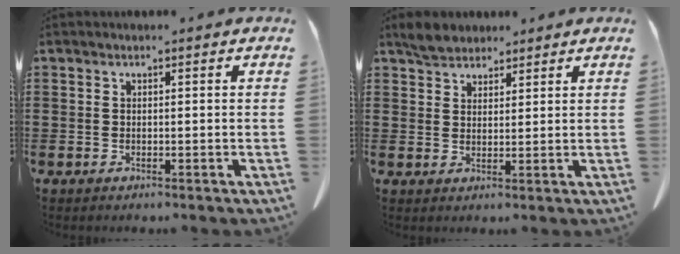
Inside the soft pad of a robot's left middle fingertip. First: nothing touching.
{"total": 3.6, "force": [3.2, 1.5, 0.8], "torque": [-0.026, 0.003, 0.061]}